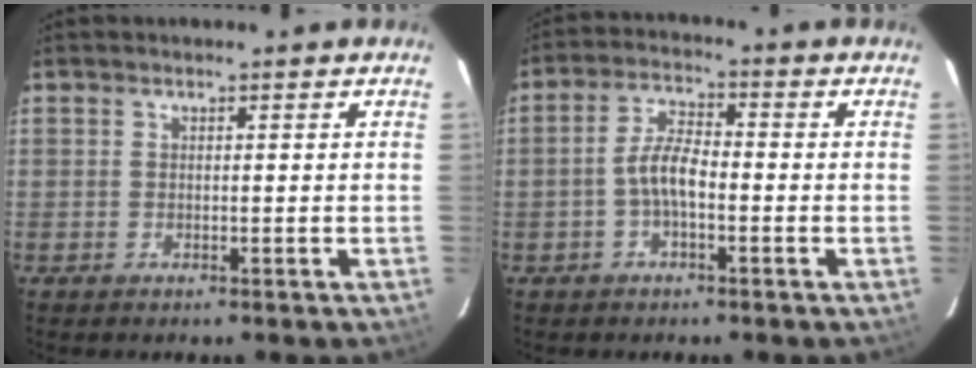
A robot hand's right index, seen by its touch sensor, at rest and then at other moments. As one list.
[{"total": 5.2, "force": [-1.6, 1.9, 4.5], "torque": [-0.094, 0.015, -0.032]}]